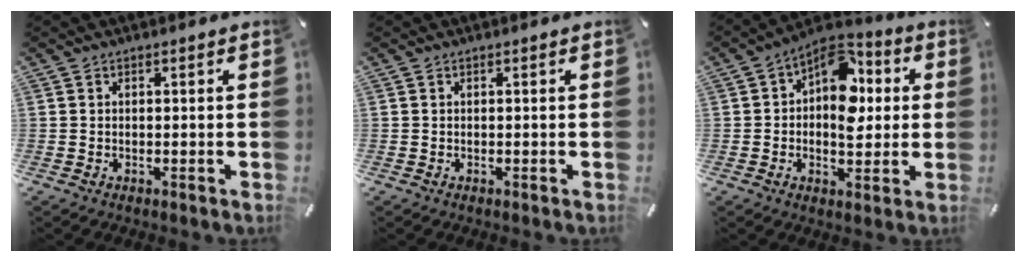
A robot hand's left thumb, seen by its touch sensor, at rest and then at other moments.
{"total": 0.0}
{"total": 12.7, "force": [2.3, 8.7, 8.9], "torque": [-0.124, -0.023, 0.039]}